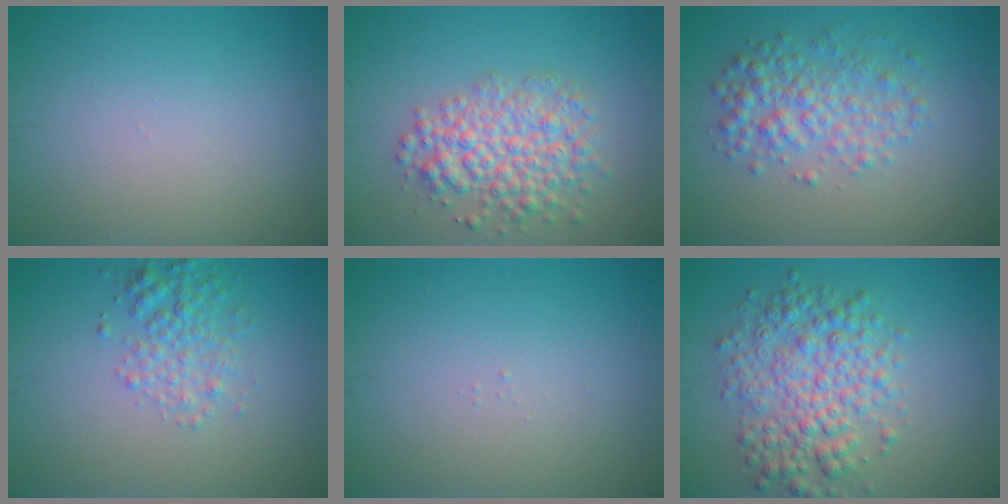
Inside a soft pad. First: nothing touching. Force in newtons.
{"total": 5.1, "press": 5.1, "slide": 0.2}
{"total": 3.8, "press": 3.8, "slide": 0.1}
{"total": 2.9, "press": 2.9, "slide": 0.1}
{"total": 0.0}
{"total": 5.9, "press": 5.9, "slide": 0.0}